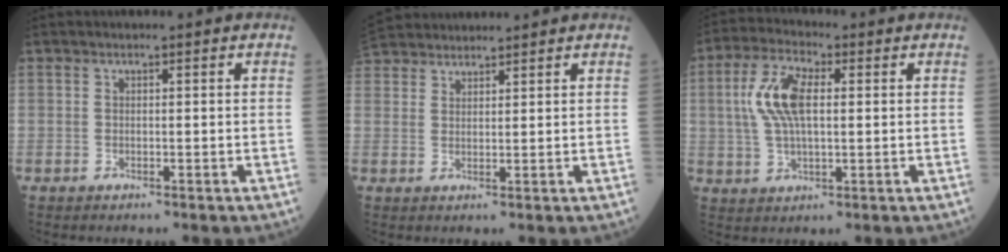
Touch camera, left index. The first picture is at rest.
{"total": 7.3, "force": [6.9, 1.8, 1.6], "torque": [-0.034, 0.038, 0.129]}
{"total": 8.6, "force": [1.3, 3.2, 7.9], "torque": [-0.179, 0.015, 0.025]}